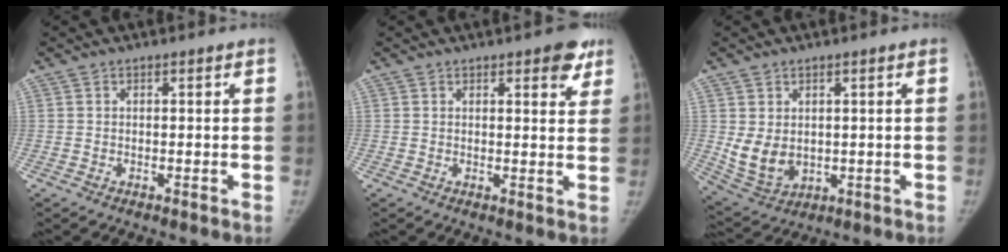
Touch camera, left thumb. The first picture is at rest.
{"total": 5.1, "force": [3.1, 2.0, 3.6], "torque": [-0.022, -0.012, 0.031]}
{"total": 7.1, "force": [0.5, 5.3, 4.8], "torque": [-0.072, -0.013, 0.032]}